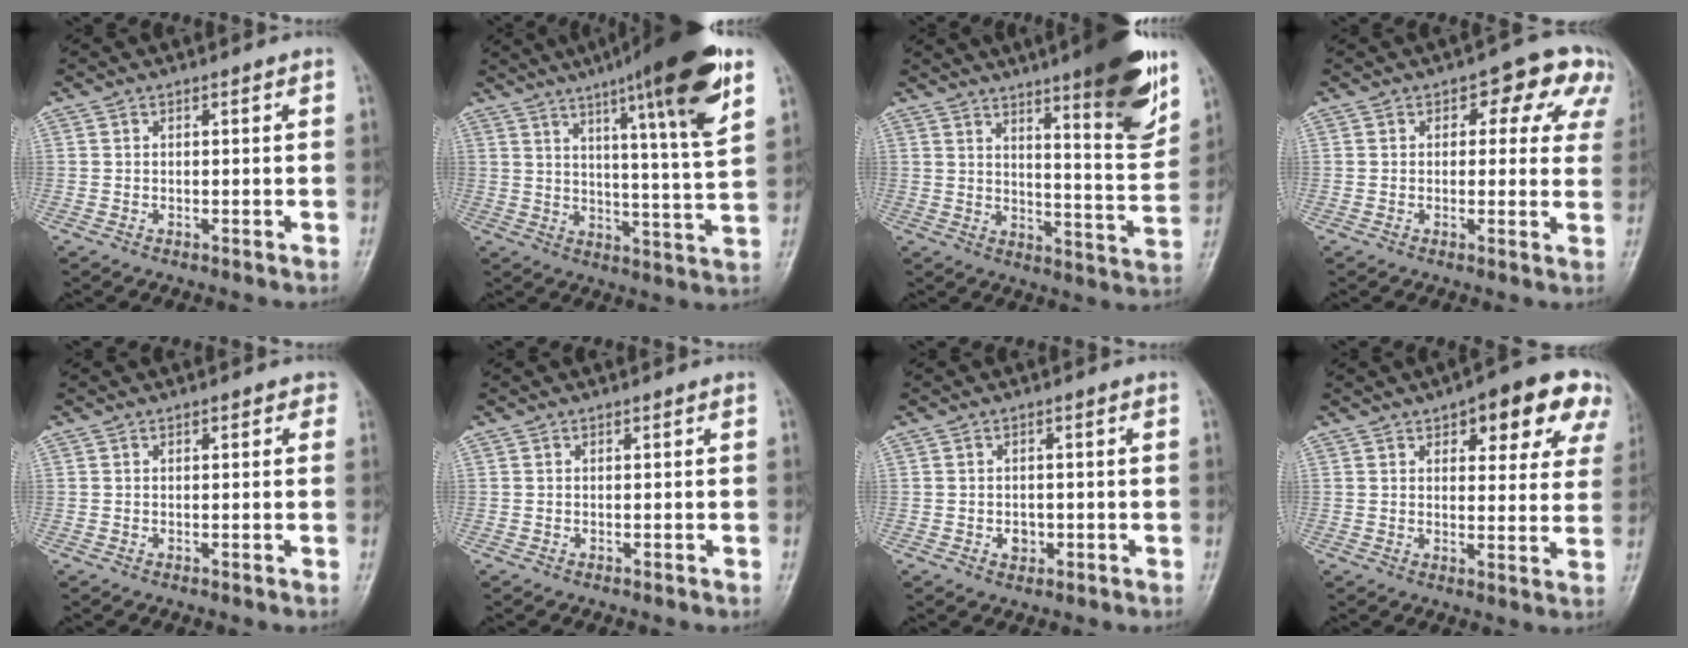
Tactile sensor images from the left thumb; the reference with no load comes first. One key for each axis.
{"total": 19.5, "fx": 10.8, "fy": 2.1, "fz": 16.1, "tx": -0.220, "ty": -0.042, "tz": 0.155}
{"total": 17.9, "fx": 10.7, "fy": 3.0, "fz": 14.0, "tx": -0.162, "ty": -0.061, "tz": 0.155}
{"total": 9.5, "fx": 4.0, "fy": 5.7, "fz": 6.5, "tx": -0.013, "ty": 0.000, "tz": 0.037}
{"total": 1.4, "fx": 0.6, "fy": 0.8, "fz": 1.0, "tx": -0.002, "ty": 0.002, "tz": 0.003}
{"total": 0.0}
{"total": 2.3, "fx": -0.6, "fy": 1.8, "fz": 1.2, "tx": -0.008, "ty": 0.003, "tz": -0.007}
{"total": 13.5, "fx": 7.0, "fy": 5.7, "fz": 10.0, "tx": -0.071, "ty": -0.016, "tz": 0.081}